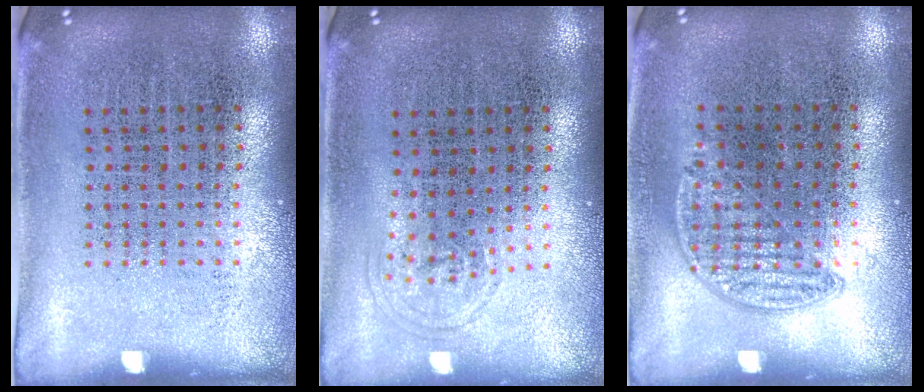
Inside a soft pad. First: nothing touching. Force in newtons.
{"total": 0.6, "press": 0.5, "slide": 0.3}
{"total": 0.8, "press": 0.6, "slide": 0.5}